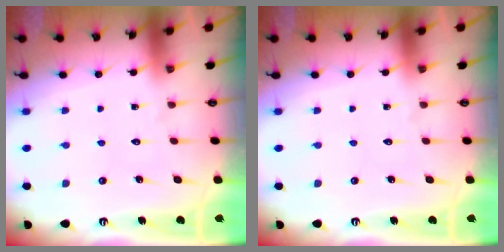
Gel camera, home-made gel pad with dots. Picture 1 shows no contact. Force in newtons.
{"total": 0.0}